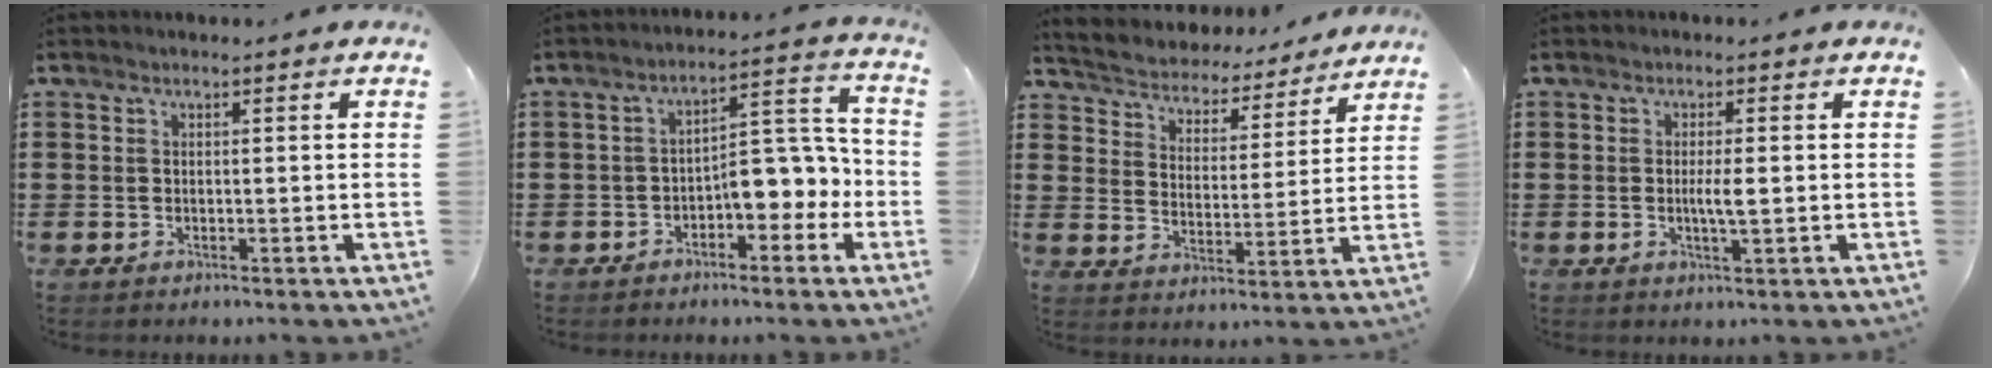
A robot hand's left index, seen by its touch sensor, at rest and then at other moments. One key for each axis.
{"total": 6.5, "fx": -3.0, "fy": 3.4, "fz": 4.6, "tx": -0.065, "ty": -0.004, "tz": -0.063}
{"total": 4.1, "fx": 4.0, "fy": 0.5, "fz": -0.4, "tx": -0.020, "ty": -0.037, "tz": 0.062}
{"total": 3.0, "fx": -0.1, "fy": 0.4, "fz": 2.9, "tx": -0.053, "ty": -0.005, "tz": -0.001}